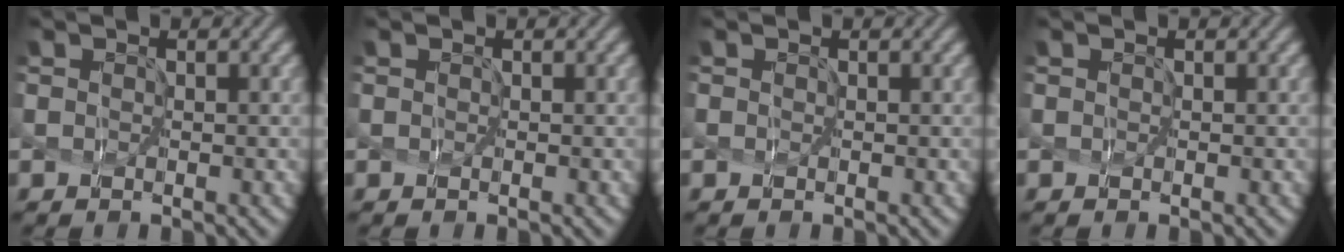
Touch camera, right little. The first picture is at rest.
{"total": 0.0}
{"total": 0.0}
{"total": 0.0}